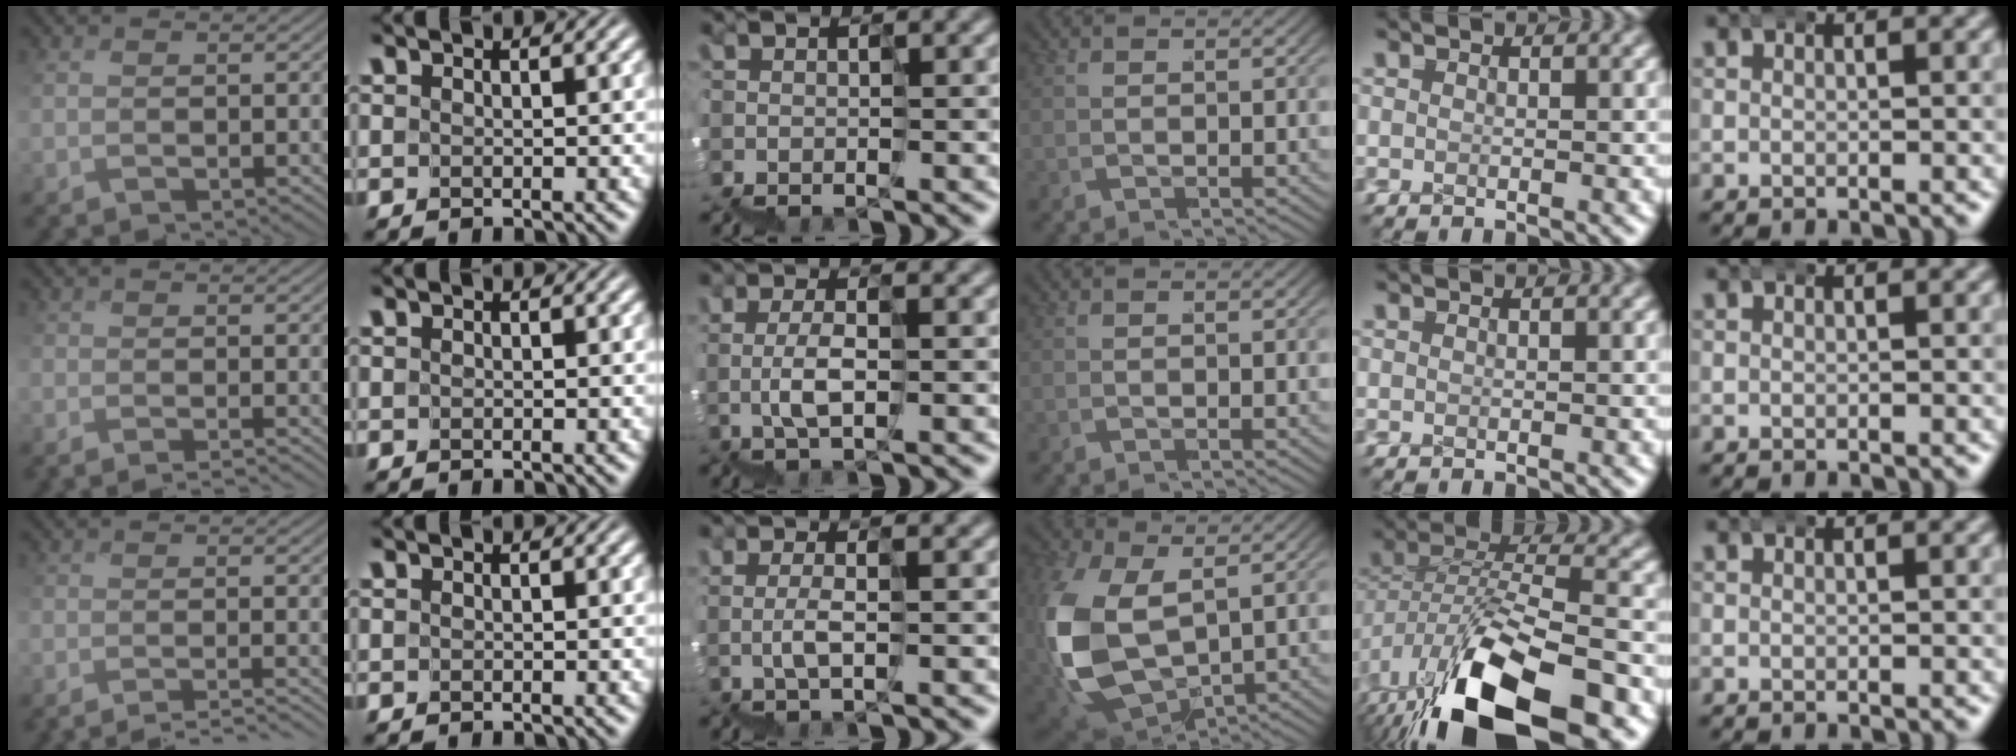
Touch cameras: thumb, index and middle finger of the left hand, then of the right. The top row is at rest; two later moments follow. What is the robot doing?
{"motion": "wrap", "object": "ethernet cable"}